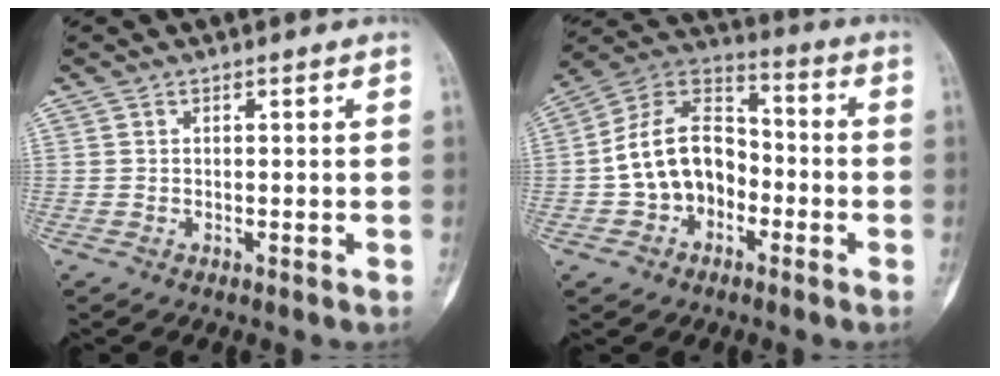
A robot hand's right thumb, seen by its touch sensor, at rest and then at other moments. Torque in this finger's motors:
{"motor_torque": [0.32, 0.32, 0.81, -0.68, 0.14]}